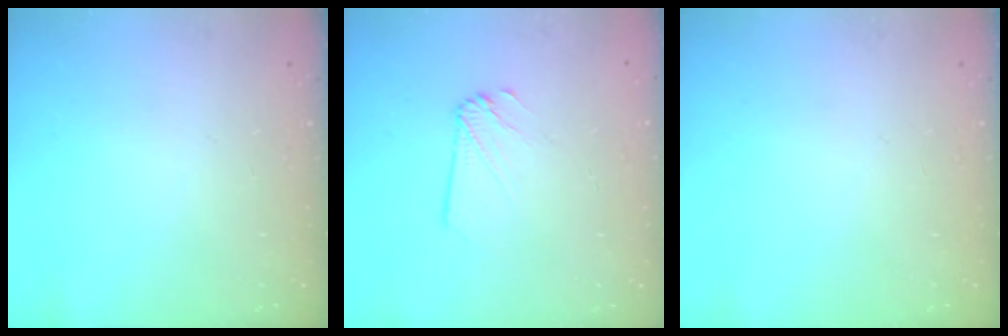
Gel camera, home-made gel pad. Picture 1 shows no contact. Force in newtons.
{"total": 2.2, "press": 2.2, "slide": 0.1}
{"total": 0.0}